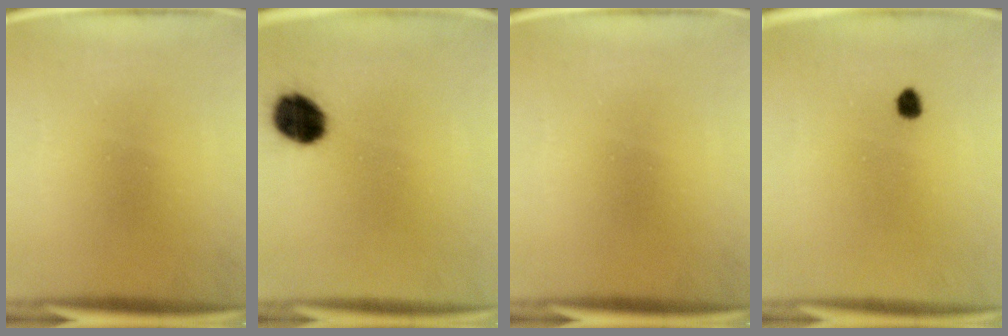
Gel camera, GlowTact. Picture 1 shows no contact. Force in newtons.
{"total": 10.4}
{"total": 0.0}
{"total": 1.8}